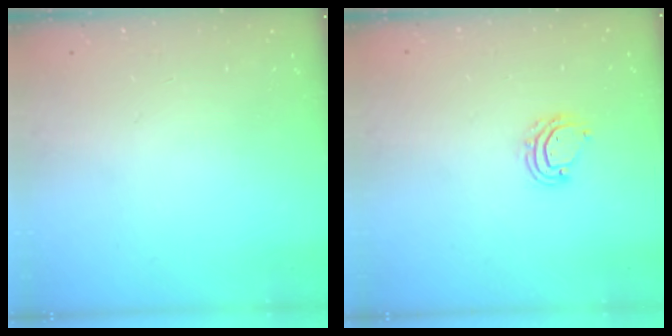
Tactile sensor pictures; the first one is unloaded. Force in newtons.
{"total": 5.2, "press": 5.2, "slide": 0.4}